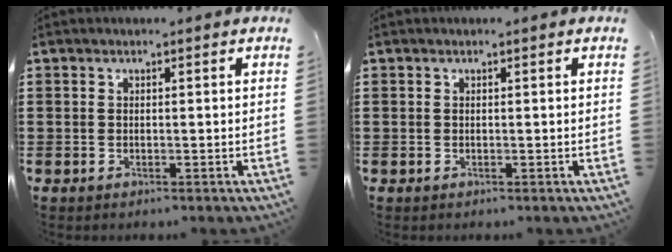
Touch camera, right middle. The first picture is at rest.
{"total": 0.0}